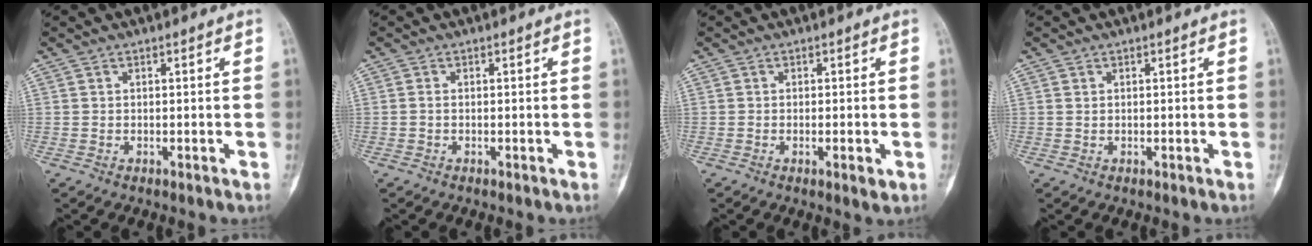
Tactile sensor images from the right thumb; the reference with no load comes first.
{"total": 0.6, "force": [-0.1, 0.3, 0.5], "torque": [-0.010, 0.000, -0.005]}
{"total": 2.4, "force": [-0.7, 0.7, 2.2], "torque": [-0.032, -0.005, -0.010]}
{"total": 0.6, "force": [0.2, 0.4, 0.4], "torque": [-0.008, 0.002, 0.006]}